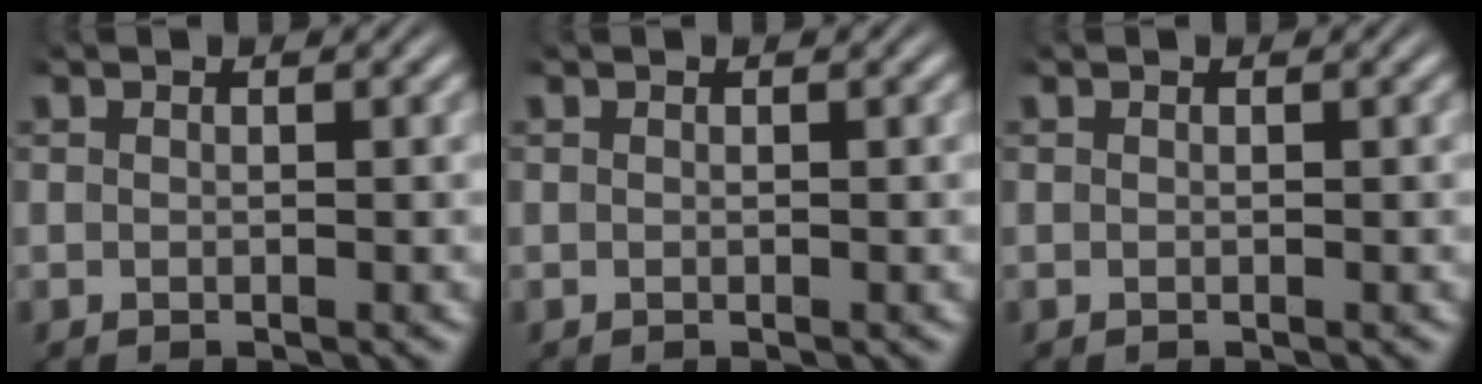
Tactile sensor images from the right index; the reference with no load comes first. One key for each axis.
{"total": 0.0}
{"total": 0.0}